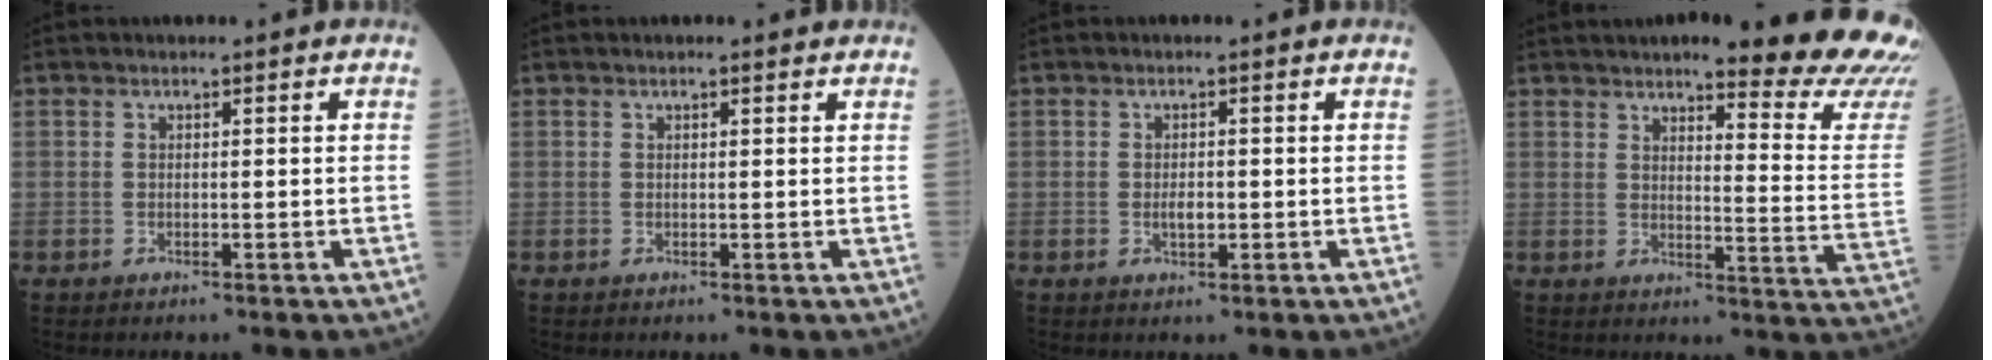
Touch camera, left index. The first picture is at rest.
{"total": 1.1, "force": [1.0, 0.1, 0.4], "torque": [-0.012, 0.004, 0.011]}
{"total": 1.7, "force": [-0.2, 0.8, 1.5], "torque": [-0.030, -0.001, -0.002]}
{"total": 17.5, "force": [15.3, 0.3, 8.6], "torque": [-0.105, -0.089, 0.169]}